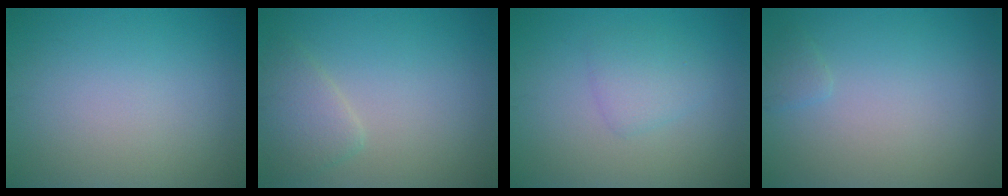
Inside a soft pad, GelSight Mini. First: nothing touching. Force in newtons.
{"total": 2.5, "press": 2.5, "slide": 0.2}
{"total": 2.0, "press": 2.0, "slide": 0.2}
{"total": 0.8, "press": 0.8, "slide": 0.0}